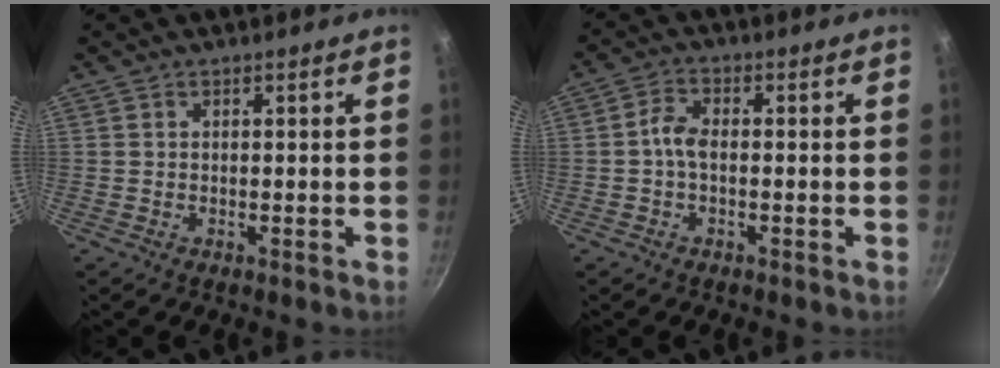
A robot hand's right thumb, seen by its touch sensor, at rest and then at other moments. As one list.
[{"total": 3.5, "force": [-0.7, 2.0, 2.8], "torque": [-0.055, 0.018, -0.020]}]